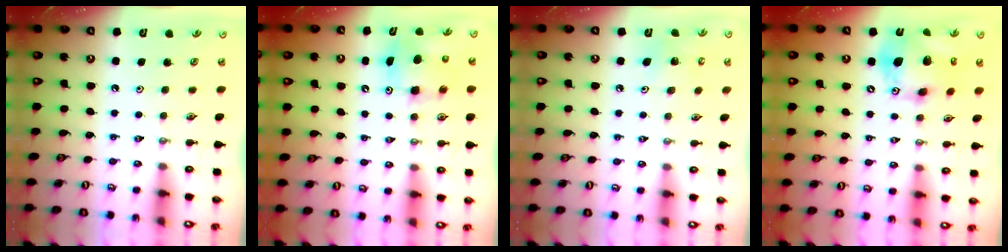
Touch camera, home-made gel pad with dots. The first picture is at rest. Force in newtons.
{"total": 7.7, "press": 7.4, "slide": 2.0}
{"total": 6.5, "press": 6.5, "slide": 0.8}
{"total": 16.7, "press": 16.4, "slide": 2.9}